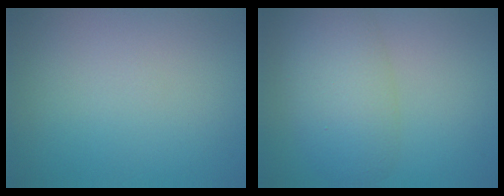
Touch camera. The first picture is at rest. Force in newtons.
{"total": 5.6, "press": 5.6, "slide": 0.1}